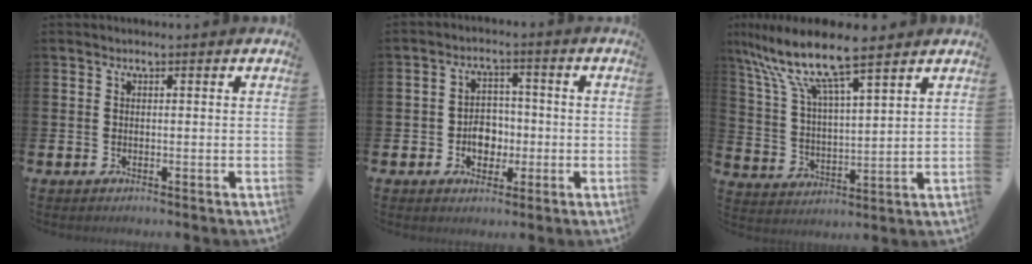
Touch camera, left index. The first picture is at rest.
{"total": 3.6, "force": [-1.2, 3.0, 1.5], "torque": [-0.026, 0.005, -0.032]}
{"total": 10.2, "force": [8.7, 1.7, 5.2], "torque": [-0.138, -0.044, 0.149]}